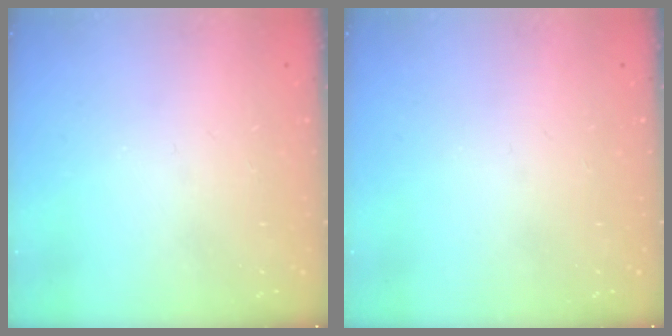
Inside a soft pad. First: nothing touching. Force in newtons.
{"total": 0.0}